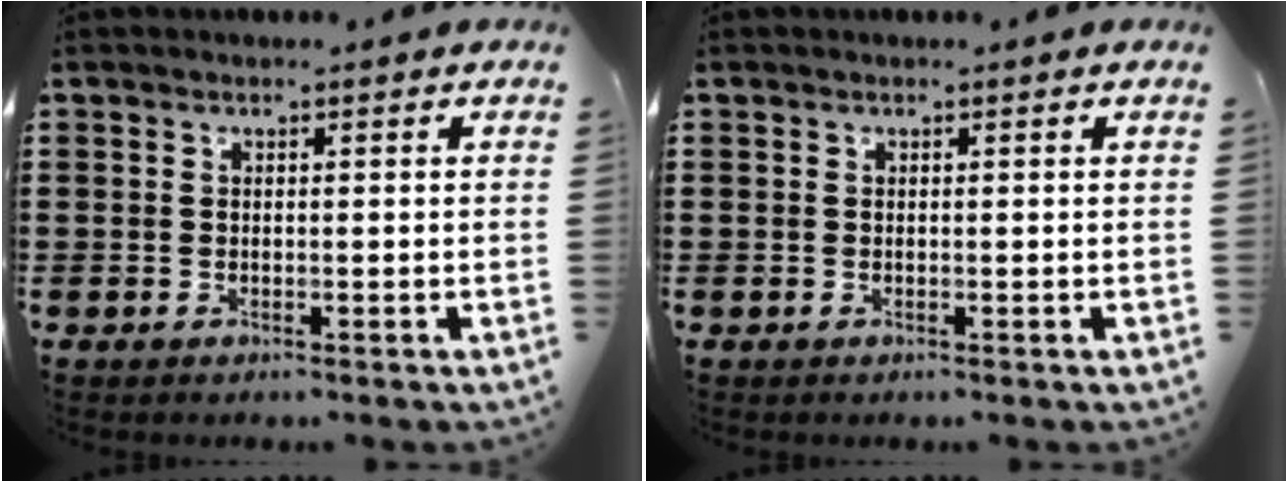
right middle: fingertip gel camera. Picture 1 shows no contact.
{"total": 0.0}